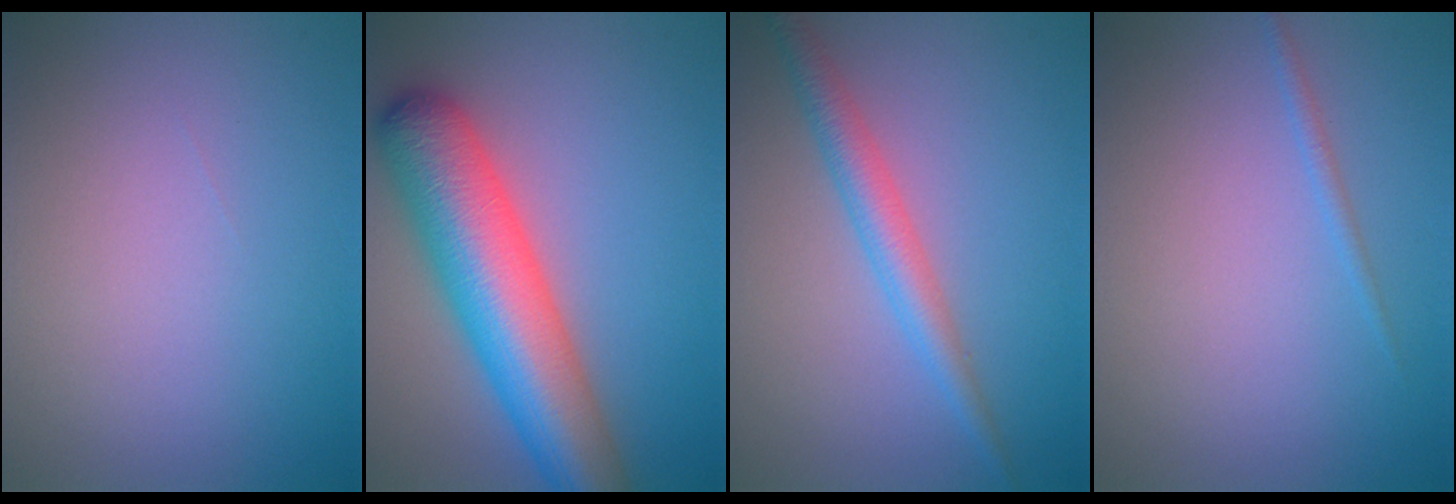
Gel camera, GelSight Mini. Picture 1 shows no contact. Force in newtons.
{"total": 9.8, "press": 9.8, "slide": 0.3}
{"total": 3.0, "press": 3.0, "slide": 0.0}
{"total": 0.8, "press": 0.8, "slide": 0.1}